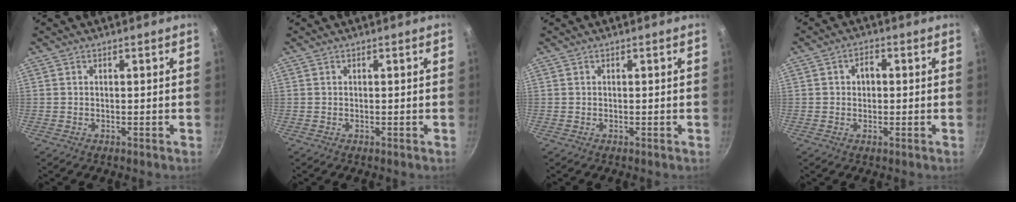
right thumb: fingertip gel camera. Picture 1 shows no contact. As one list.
[{"total": 0.0}, {"total": 0.0}, {"total": 3.0, "force": [0.4, 2.3, 2.0], "torque": [-0.019, 0.005, 0.001]}]